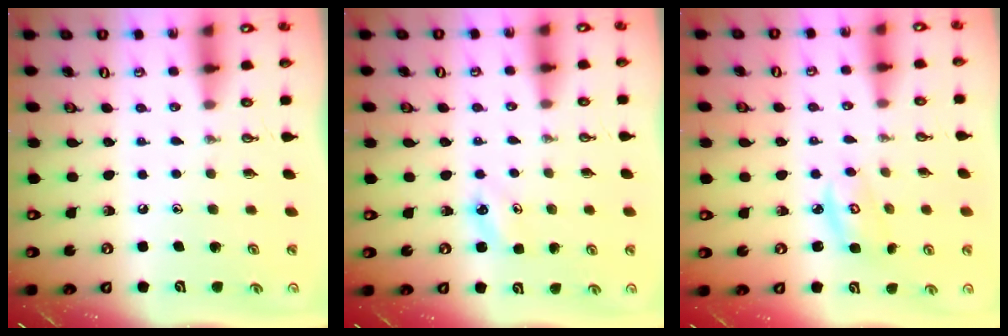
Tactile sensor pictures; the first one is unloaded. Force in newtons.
{"total": 3.7, "press": 3.7, "slide": 0.4}
{"total": 3.7, "press": 3.7, "slide": 0.4}